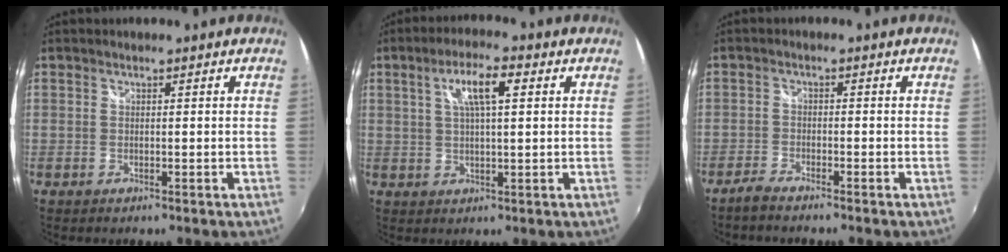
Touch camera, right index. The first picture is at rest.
{"total": 7.0, "force": [2.3, 1.6, 6.4], "torque": [-0.117, 0.010, 0.042]}
{"total": 3.0, "force": [-2.7, 0.3, 1.2], "torque": [-0.044, -0.005, -0.057]}